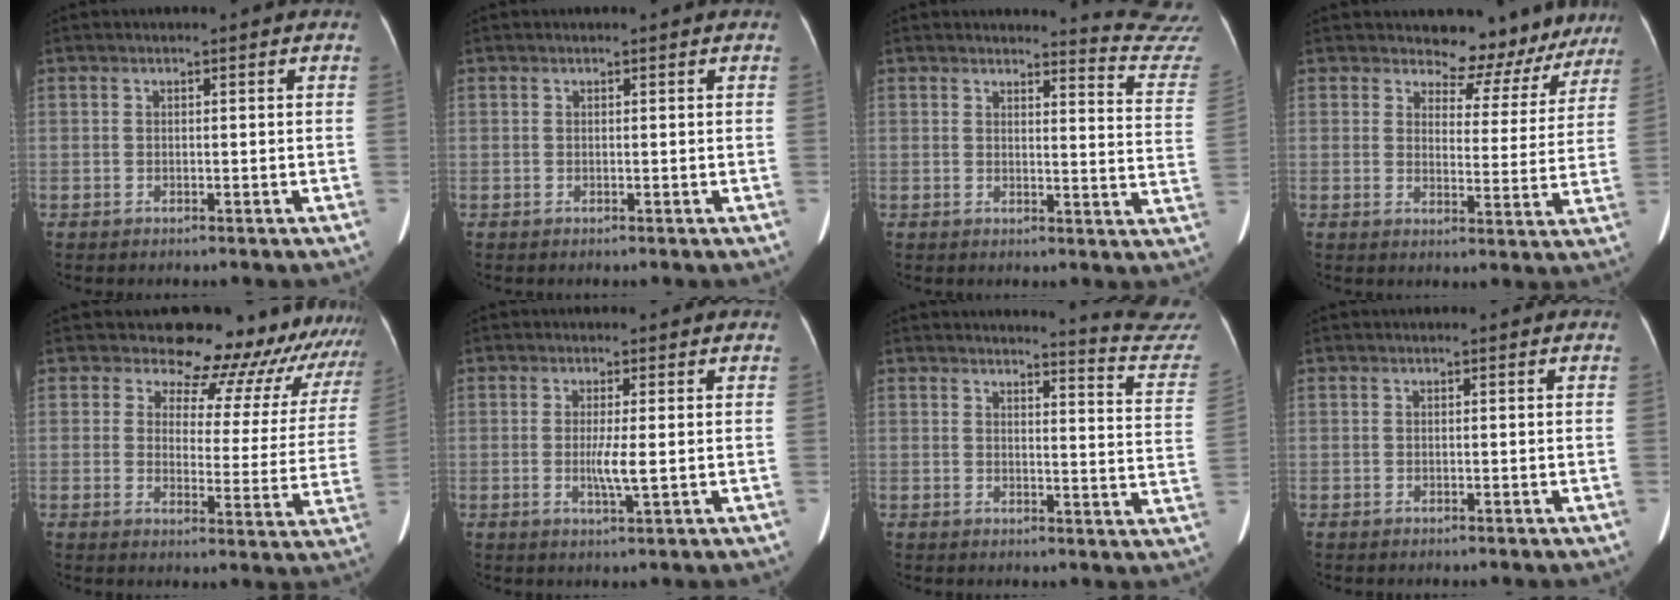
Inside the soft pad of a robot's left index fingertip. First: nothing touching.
{"total": 0.0}
{"total": 11.6, "force": [11.5, -1.4, -0.9], "torque": [0.013, -0.136, 0.102]}
{"total": 9.3, "force": [8.7, 3.5, 0.3], "torque": [0.017, -0.016, 0.087]}
{"total": 18.6, "force": [17.5, 5.8, 2.2], "torque": [0.008, -0.084, 0.172]}
{"total": 3.1, "force": [-0.5, -0.2, 3.0], "torque": [-0.065, -0.007, -0.003]}
{"total": 12.0, "force": [11.9, -1.5, 0.0], "torque": [0.000, -0.119, 0.112]}
{"total": 0.0}